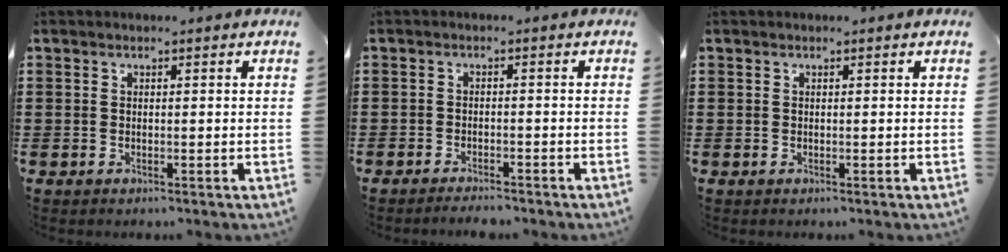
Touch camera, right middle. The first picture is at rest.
{"total": 1.9, "force": [-1.9, 0.1, 0.1], "torque": [-0.007, 0.001, -0.039]}
{"total": 0.0}